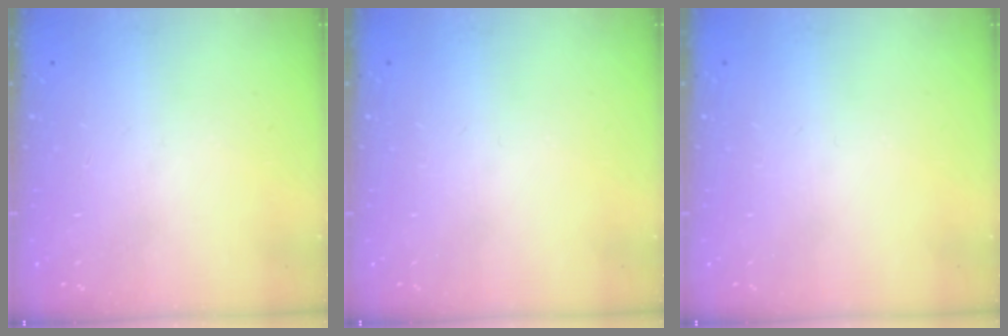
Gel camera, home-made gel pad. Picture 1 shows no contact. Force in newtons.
{"total": 0.0}
{"total": 0.0}